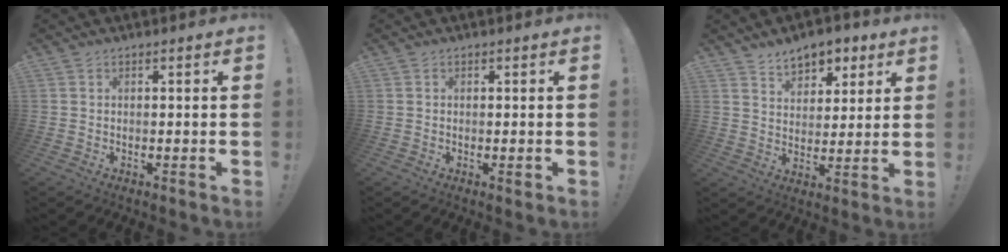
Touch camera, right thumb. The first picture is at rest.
{"total": 0.6, "force": [0.1, 0.2, 0.6], "torque": [-0.009, -0.001, 0.002]}
{"total": 8.8, "force": [6.1, 5.4, 3.2], "torque": [-0.039, -0.038, 0.115]}